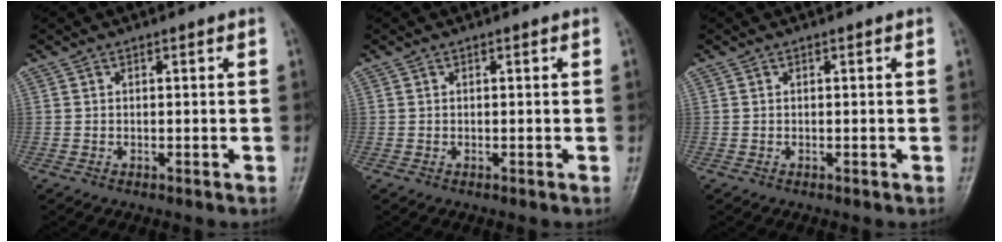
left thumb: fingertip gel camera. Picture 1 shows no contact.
{"total": 0.0}
{"total": 0.0}